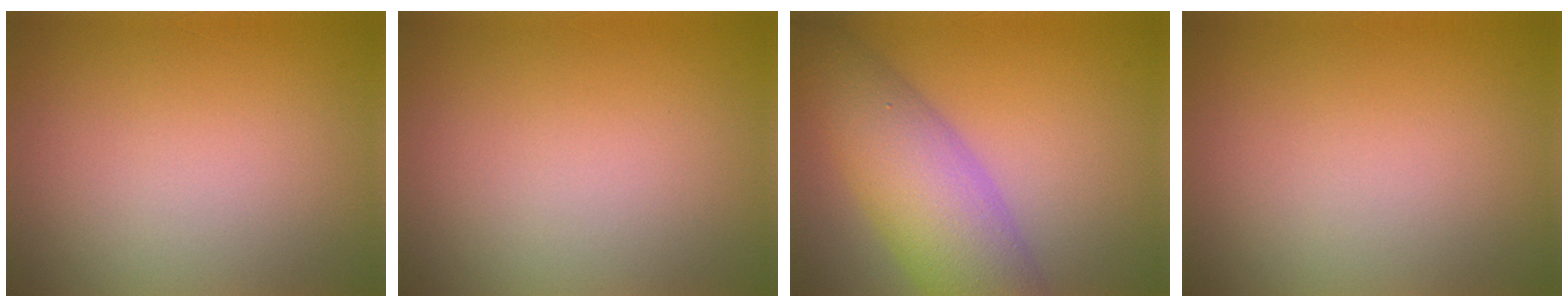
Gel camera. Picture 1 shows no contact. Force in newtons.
{"total": 0.0}
{"total": 8.1, "press": 8.1, "slide": 0.0}
{"total": 0.0}